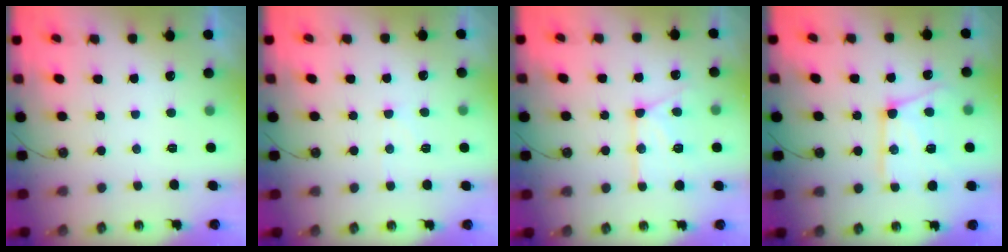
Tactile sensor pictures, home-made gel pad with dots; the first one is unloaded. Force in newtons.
{"total": 5.4, "press": 5.4, "slide": 0.6}
{"total": 13.4, "press": 13.3, "slide": 1.2}
{"total": 17.4, "press": 17.3, "slide": 1.9}